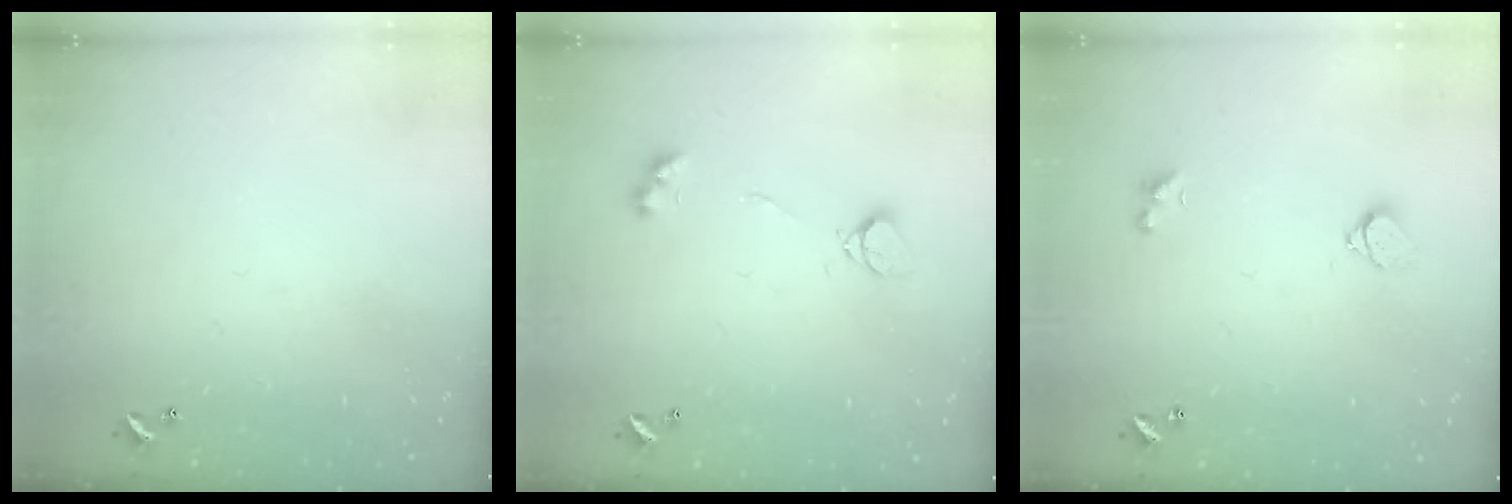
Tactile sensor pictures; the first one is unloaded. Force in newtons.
{"total": 3.2, "press": 3.1, "slide": 0.6}
{"total": 2.9, "press": 2.8, "slide": 0.7}